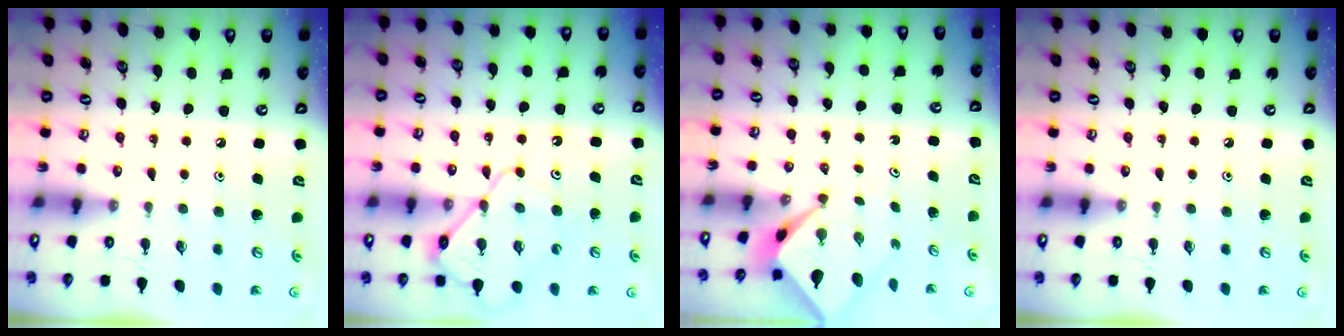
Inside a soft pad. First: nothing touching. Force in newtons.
{"total": 13.7, "press": 13.6, "slide": 1.4}
{"total": 2.4, "press": 2.4, "slide": 0.2}
{"total": 0.0}